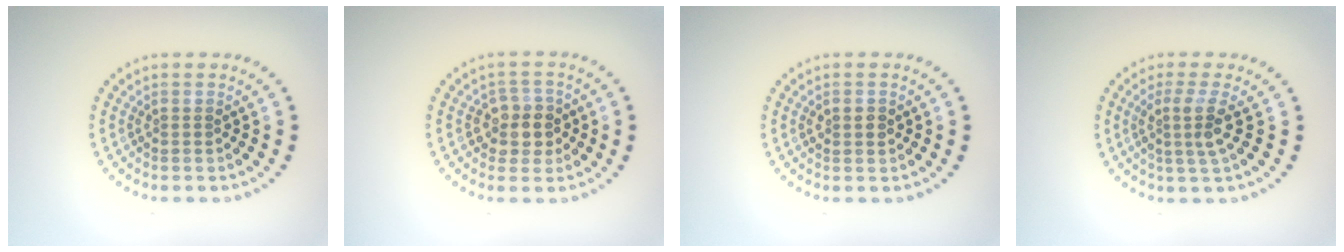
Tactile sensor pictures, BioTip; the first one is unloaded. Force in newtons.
{"total": 2.8, "press": 2.6, "slide": 1.2}
{"total": 1.6, "press": 1.6, "slide": 0.1}
{"total": 2.8, "press": 2.0, "slide": 1.9}